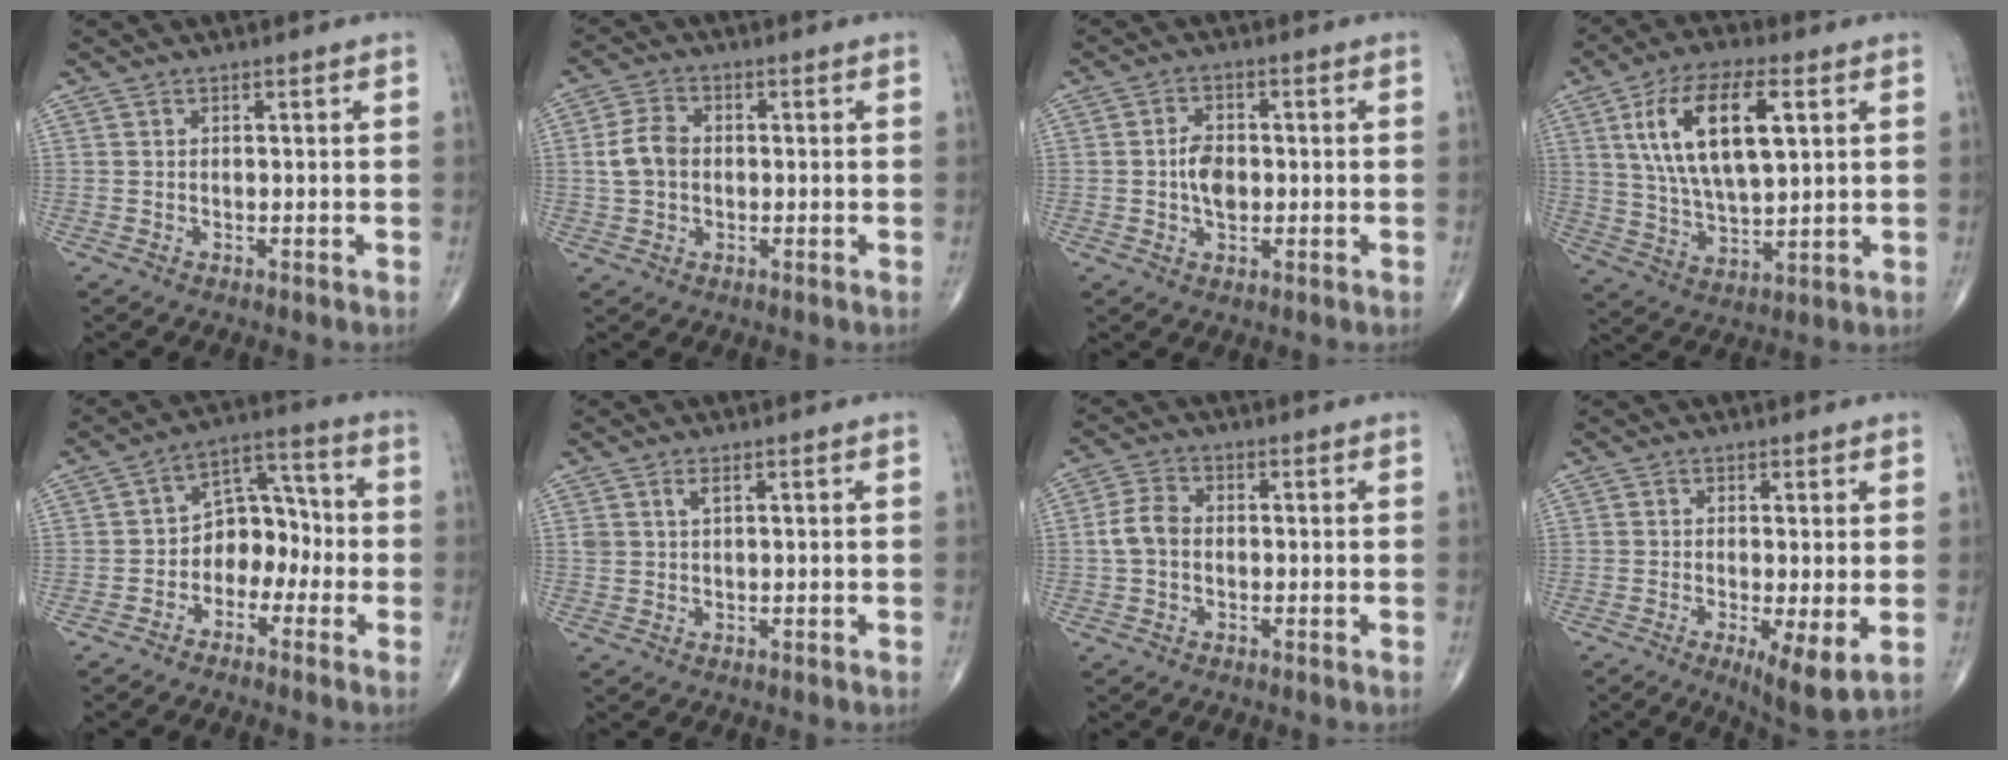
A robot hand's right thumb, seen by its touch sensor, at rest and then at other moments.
{"total": 5.8, "force": [0.0, 4.2, 3.9], "torque": [-0.076, 0.014, -0.004]}
{"total": 5.0, "force": [-0.3, 3.2, 3.9], "torque": [-0.061, 0.005, -0.009]}
{"total": 16.8, "force": [5.1, 7.2, 14.3], "torque": [-0.258, -0.006, 0.095]}
{"total": 8.8, "force": [-2.4, 6.4, 5.6], "torque": [-0.047, 0.048, -0.054]}
{"total": 1.6, "force": [0.8, 0.7, 1.2], "torque": [-0.028, 0.004, 0.020]}
{"total": 4.8, "force": [-0.4, 3.5, 3.3], "torque": [-0.068, 0.016, -0.015]}
{"total": 6.7, "force": [-1.3, 1.7, 6.4], "torque": [-0.107, -0.023, -0.022]}